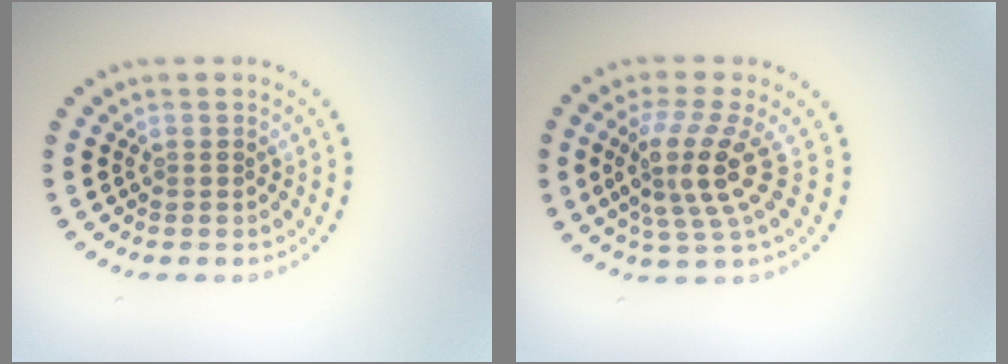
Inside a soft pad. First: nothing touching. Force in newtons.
{"total": 4.4, "press": 3.2, "slide": 3.0}